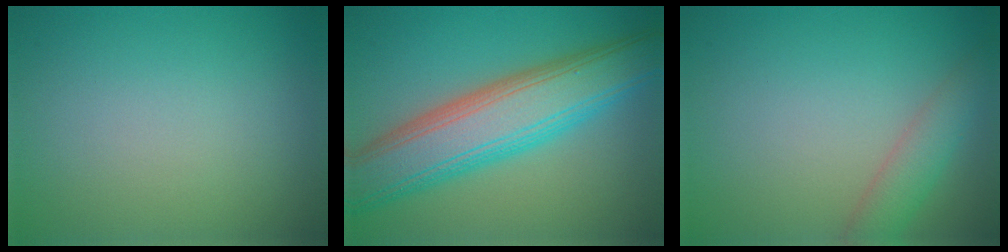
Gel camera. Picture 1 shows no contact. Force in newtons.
{"total": 9.6, "press": 9.6, "slide": 0.4}
{"total": 2.8, "press": 2.8, "slide": 0.2}